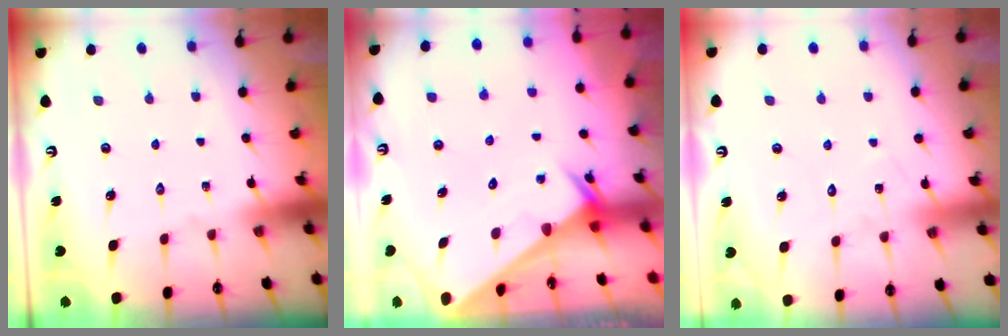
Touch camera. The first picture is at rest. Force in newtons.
{"total": 2.3, "press": 2.3, "slide": 0.1}
{"total": 6.0, "press": 5.9, "slide": 0.6}